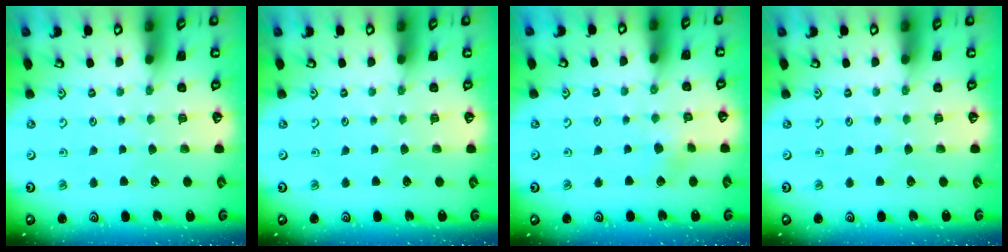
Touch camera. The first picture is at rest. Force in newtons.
{"total": 0.0}
{"total": 3.0, "press": 3.0, "slide": 0.3}
{"total": 0.0}